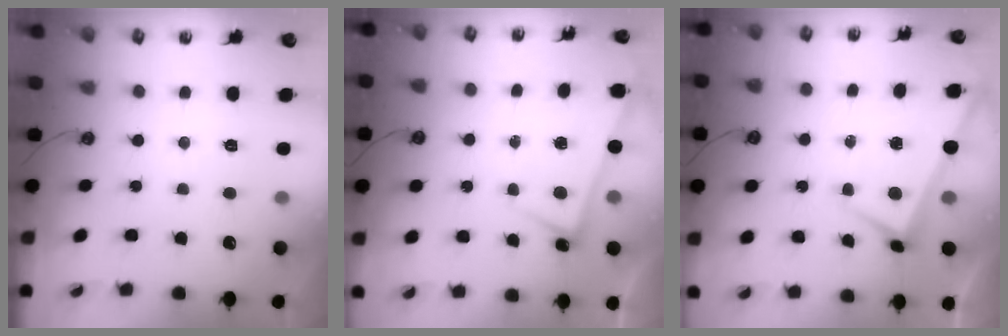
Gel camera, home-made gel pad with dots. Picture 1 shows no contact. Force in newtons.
{"total": 1.0, "press": 0.4, "slide": 0.9}
{"total": 1.0, "press": 1.0, "slide": 0.1}